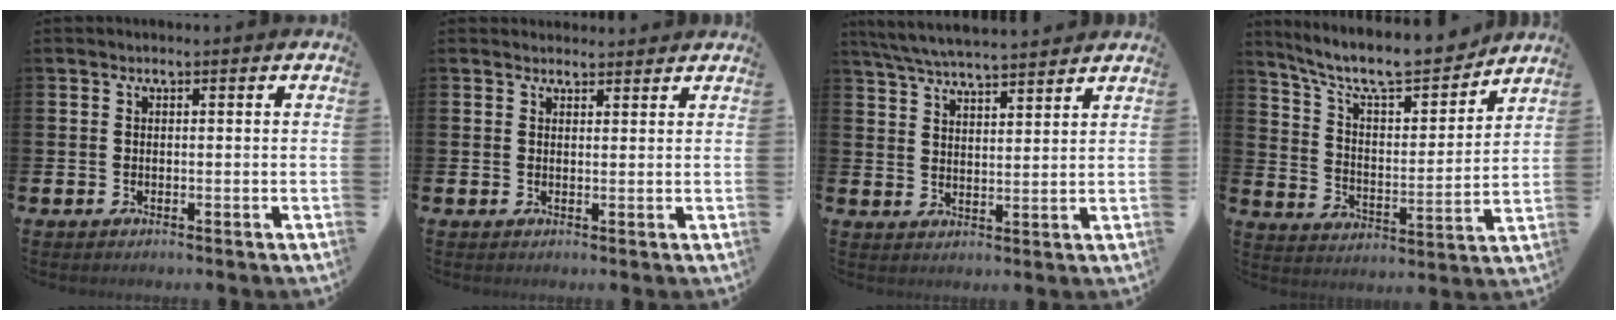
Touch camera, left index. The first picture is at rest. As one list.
[{"total": 1.7, "force": [1.6, 0.5, -0.1], "torque": [0.010, -0.008, 0.029]}, {"total": 5.9, "force": [5.7, 0.2, 1.3], "torque": [-0.048, -0.028, 0.103]}, {"total": 9.8, "force": [8.9, 2.3, 3.5], "torque": [-0.098, -0.067, 0.151]}]